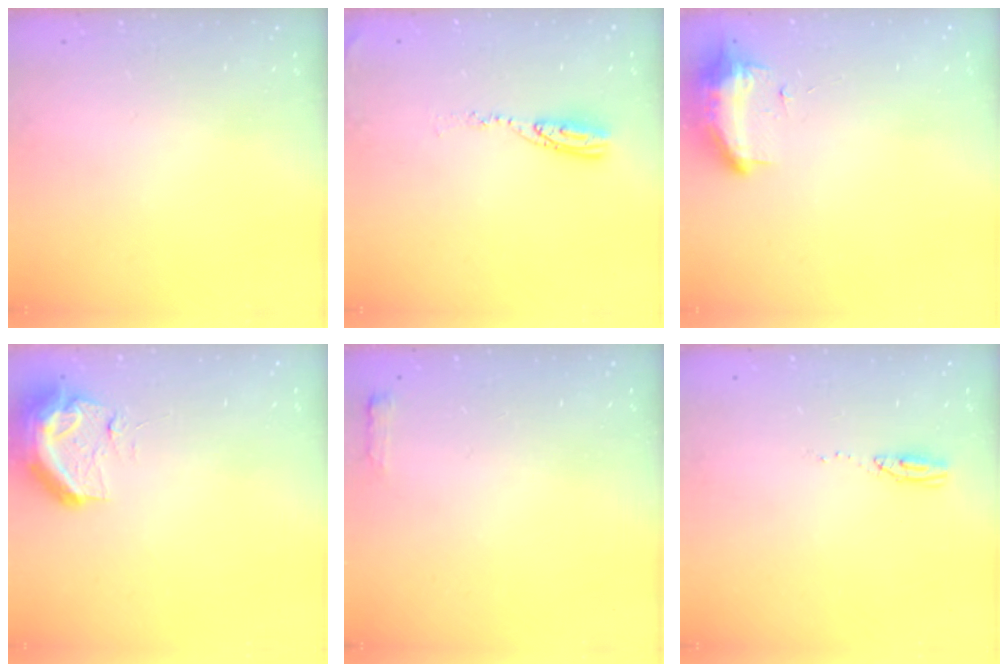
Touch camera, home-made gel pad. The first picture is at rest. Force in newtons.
{"total": 6.8, "press": 6.8, "slide": 0.6}
{"total": 9.5, "press": 9.2, "slide": 2.4}
{"total": 14.4, "press": 11.8, "slide": 8.4}
{"total": 2.7, "press": 2.6, "slide": 0.5}
{"total": 4.0, "press": 3.9, "slide": 1.2}